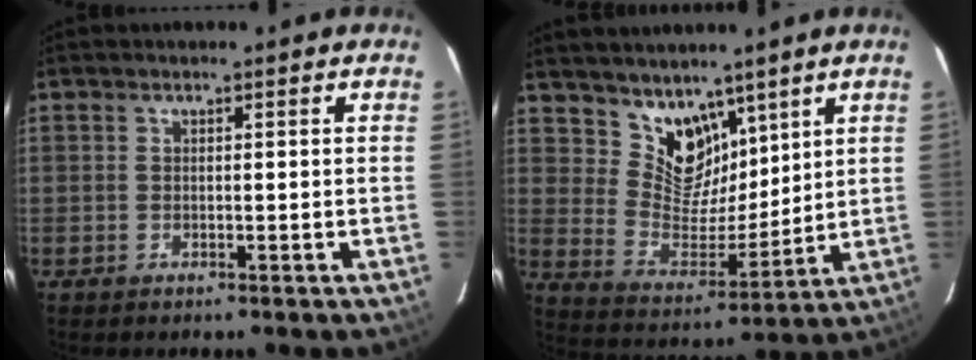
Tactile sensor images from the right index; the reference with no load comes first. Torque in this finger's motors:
{"motor_torque": [-0.04, 0.26, 0.00, 0.00]}